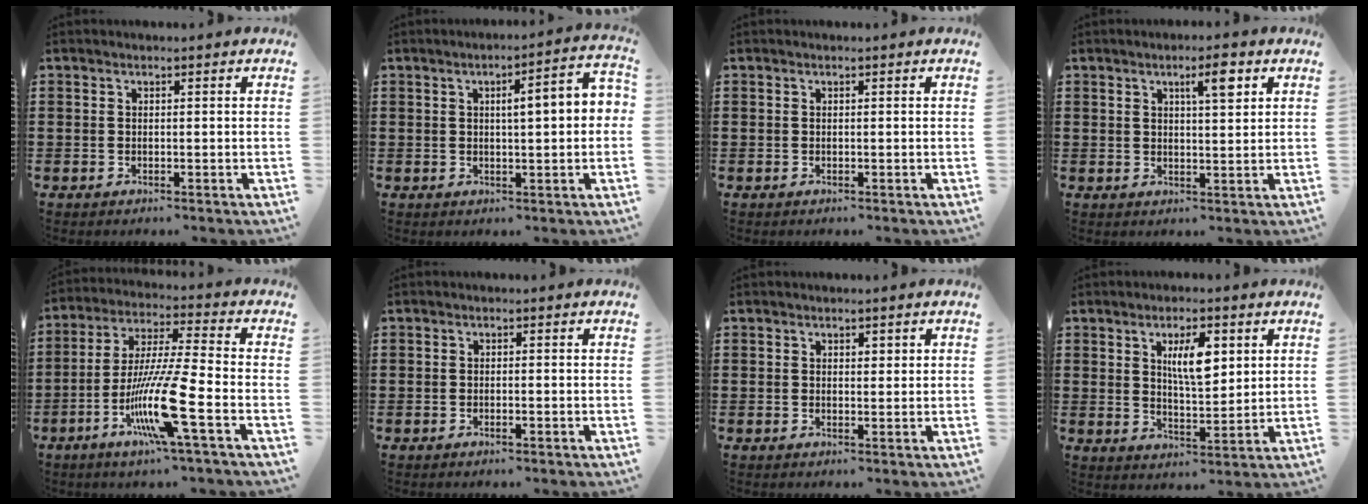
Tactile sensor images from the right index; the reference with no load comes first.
{"total": 4.8, "force": [0.5, 0.7, 4.8], "torque": [-0.080, -0.001, 0.001]}
{"total": 0.0}
{"total": 4.4, "force": [2.3, 0.9, 3.7], "torque": [-0.054, -0.001, 0.031]}
{"total": 13.6, "force": [-5.5, 0.6, 12.4], "torque": [-0.258, -0.013, -0.109]}
{"total": 0.7, "force": [-0.3, 0.1, 0.6], "torque": [-0.012, -0.004, -0.006]}
{"total": 0.9, "force": [0.6, 0.6, 0.4], "torque": [0.000, 0.001, 0.009]}
{"total": 6.8, "force": [2.4, 2.5, 5.8], "torque": [-0.106, 0.001, 0.037]}